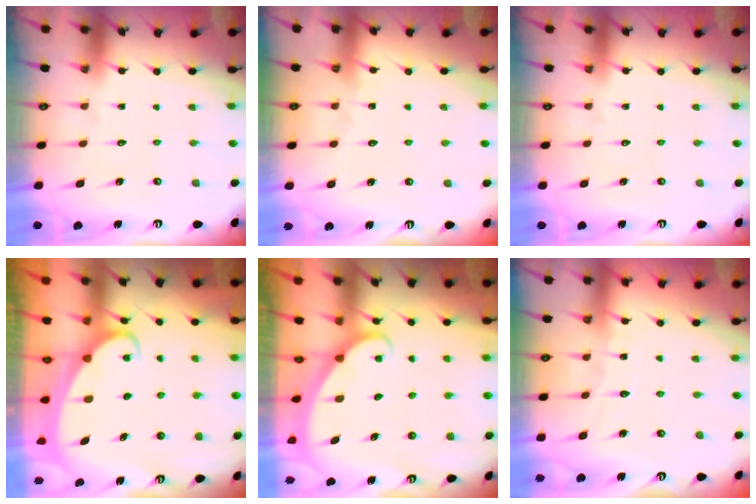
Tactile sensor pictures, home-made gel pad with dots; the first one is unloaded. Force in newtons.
{"total": 3.5, "press": 3.5, "slide": 0.3}
{"total": 0.0}
{"total": 2.2, "press": 2.2, "slide": 0.3}
{"total": 1.9, "press": 1.9, "slide": 0.1}
{"total": 4.7, "press": 4.7, "slide": 0.4}